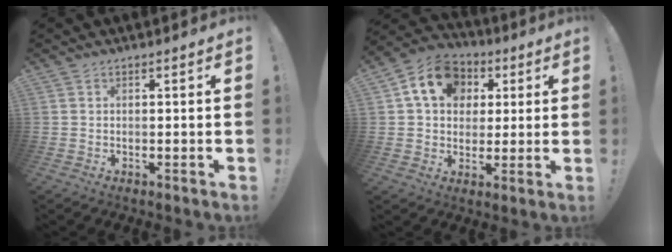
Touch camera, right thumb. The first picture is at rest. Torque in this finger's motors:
{"motor_torque": [0.45, 1.05, 1.07, -0.02, 0.13]}